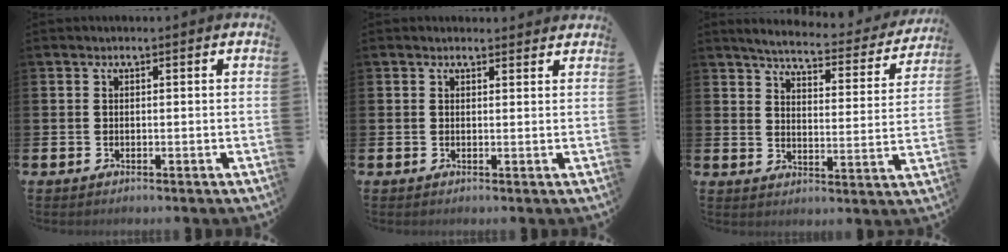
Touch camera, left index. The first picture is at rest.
{"total": 1.1, "force": [1.1, 0.3, 0.0], "torque": [0.010, -0.002, 0.018]}
{"total": 4.9, "force": [4.6, 0.7, 1.6], "torque": [-0.047, -0.036, 0.072]}